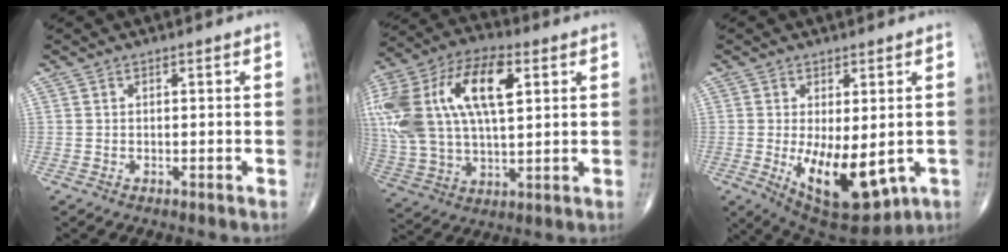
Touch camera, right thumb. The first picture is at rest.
{"total": 28.1, "force": [7.3, 14.8, 22.7], "torque": [-0.507, 0.033, 0.133]}
{"total": 13.9, "force": [-2.8, 6.6, 12.0], "torque": [-0.175, -0.026, -0.019]}